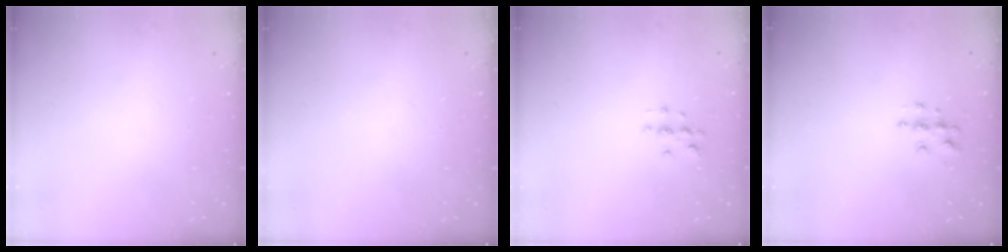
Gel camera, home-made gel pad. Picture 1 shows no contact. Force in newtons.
{"total": 0.0}
{"total": 2.9, "press": 2.9, "slide": 0.3}
{"total": 5.9, "press": 5.9, "slide": 0.2}